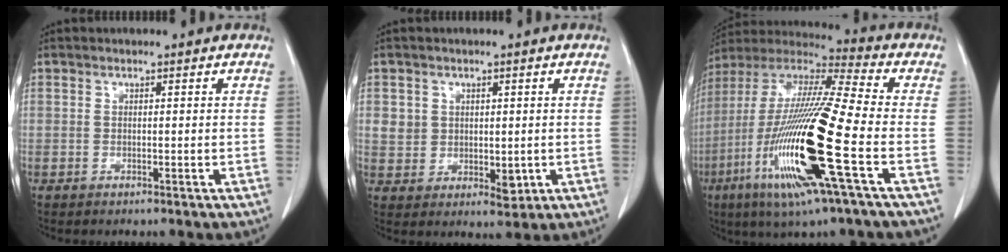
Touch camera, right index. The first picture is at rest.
{"total": 5.1, "force": [0.8, 4.4, 2.4], "torque": [-0.029, -0.005, 0.025]}
{"total": 23.2, "force": [-7.1, 1.0, 22.1], "torque": [-0.465, -0.036, -0.140]}